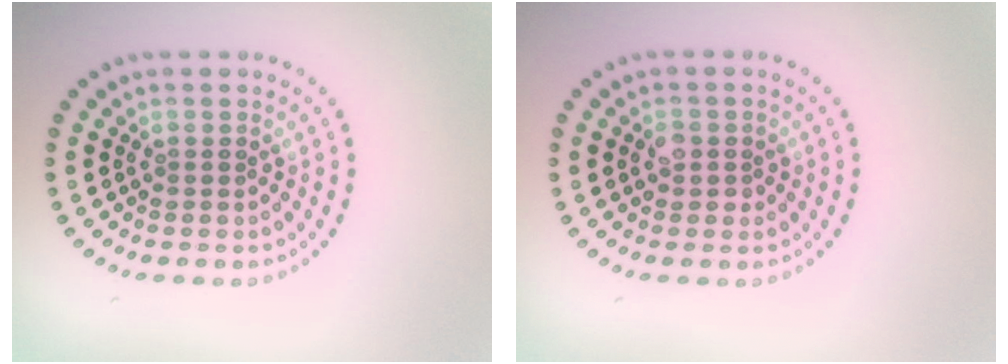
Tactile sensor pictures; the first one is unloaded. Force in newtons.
{"total": 1.5, "press": 1.5, "slide": 0.4}